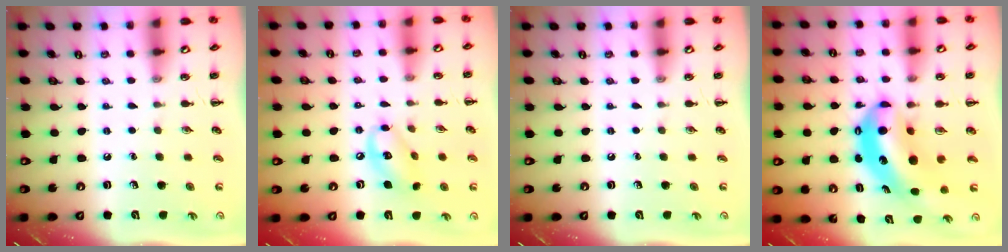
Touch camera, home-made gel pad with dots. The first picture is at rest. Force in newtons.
{"total": 10.7, "press": 10.5, "slide": 2.1}
{"total": 0.0}
{"total": 9.6, "press": 9.3, "slide": 2.3}